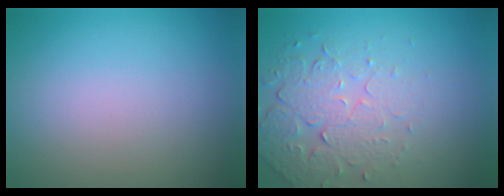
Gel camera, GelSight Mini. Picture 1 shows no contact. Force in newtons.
{"total": 5.0, "press": 3.4, "slide": 3.7}